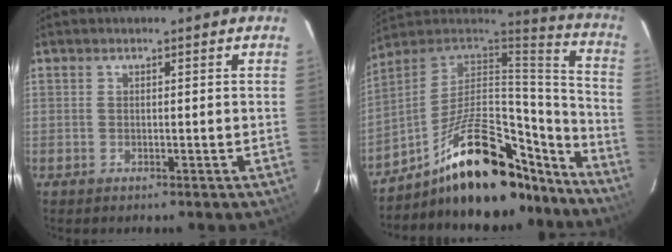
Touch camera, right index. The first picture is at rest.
{"total": 26.5, "force": [-18.1, 11.2, 15.9], "torque": [-0.249, 0.042, -0.264]}